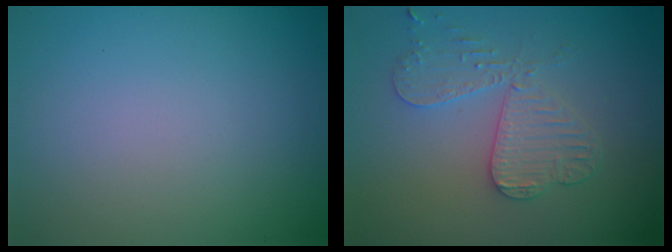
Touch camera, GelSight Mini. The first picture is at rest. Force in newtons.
{"total": 3.4, "press": 3.4, "slide": 0.6}